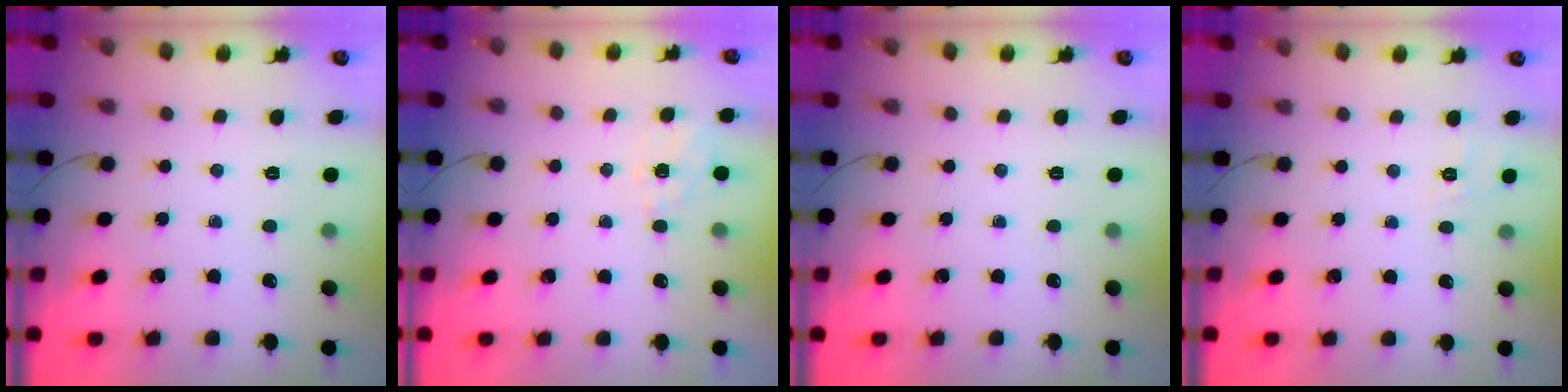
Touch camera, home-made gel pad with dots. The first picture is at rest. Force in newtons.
{"total": 5.7, "press": 5.4, "slide": 1.7}
{"total": 0.0}
{"total": 7.8, "press": 7.5, "slide": 2.2}